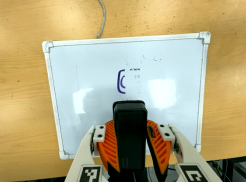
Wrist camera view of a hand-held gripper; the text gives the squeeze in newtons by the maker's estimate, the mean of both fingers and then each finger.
{"total": 9.9, "left": 9.2, "right": 10.6}